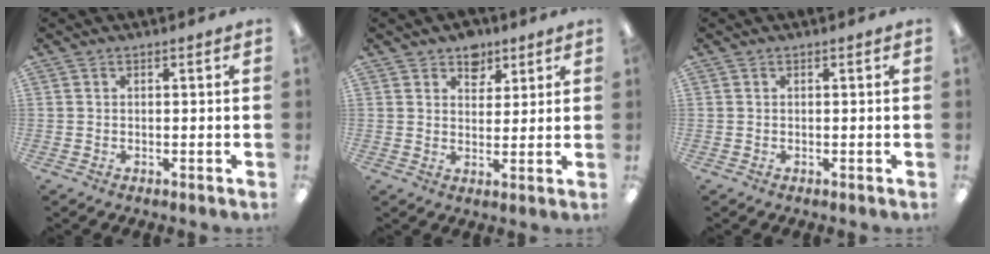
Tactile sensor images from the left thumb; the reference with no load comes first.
{"total": 5.9, "force": [4.2, 4.0, 1.3], "torque": [-0.003, -0.022, 0.072]}
{"total": 0.0}